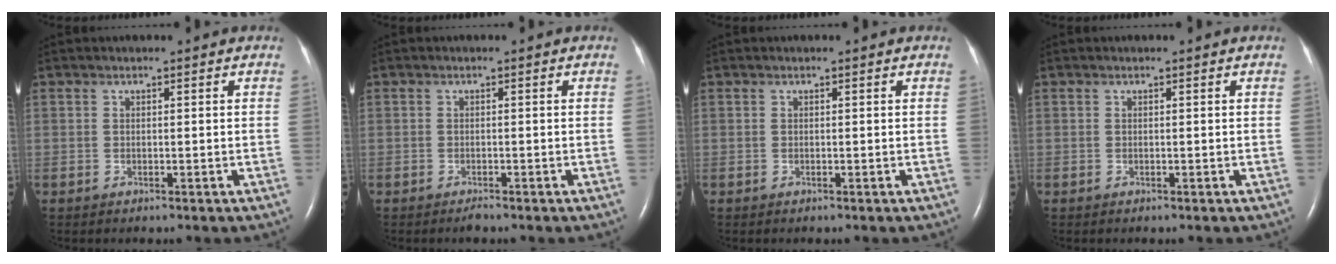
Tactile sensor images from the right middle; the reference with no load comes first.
{"total": 0.8, "force": [-0.7, 0.1, 0.3], "torque": [-0.009, -0.001, -0.010]}
{"total": 0.0}
{"total": 0.0}